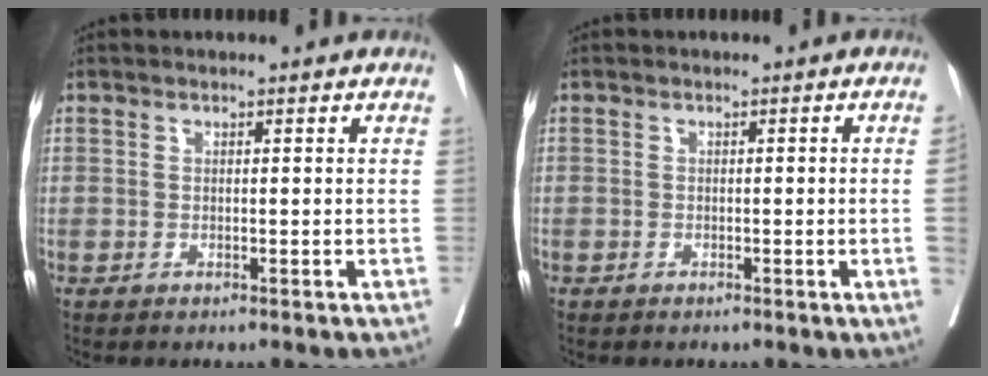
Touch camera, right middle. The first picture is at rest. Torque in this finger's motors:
{"motor_torque": [0.24, -0.18, -0.97, -0.21]}